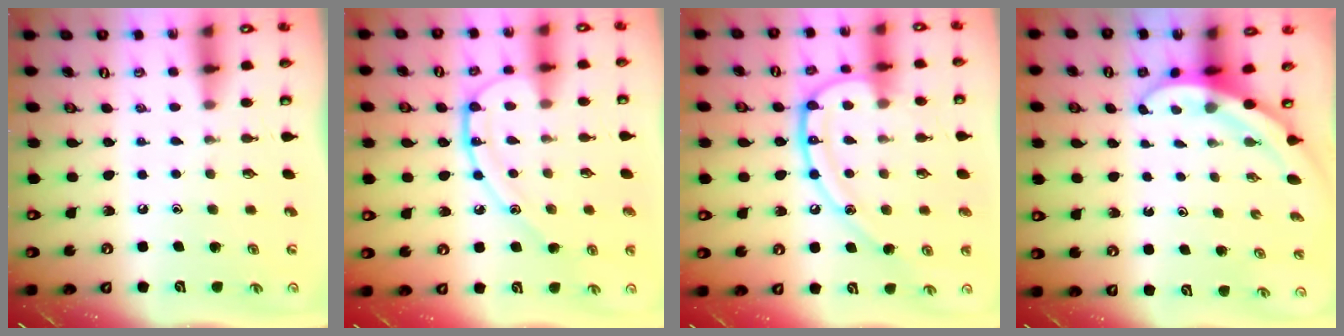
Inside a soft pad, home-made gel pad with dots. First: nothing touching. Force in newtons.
{"total": 11.5, "press": 11.5, "slide": 0.4}
{"total": 18.1, "press": 18.0, "slide": 1.7}
{"total": 3.9, "press": 3.9, "slide": 0.2}